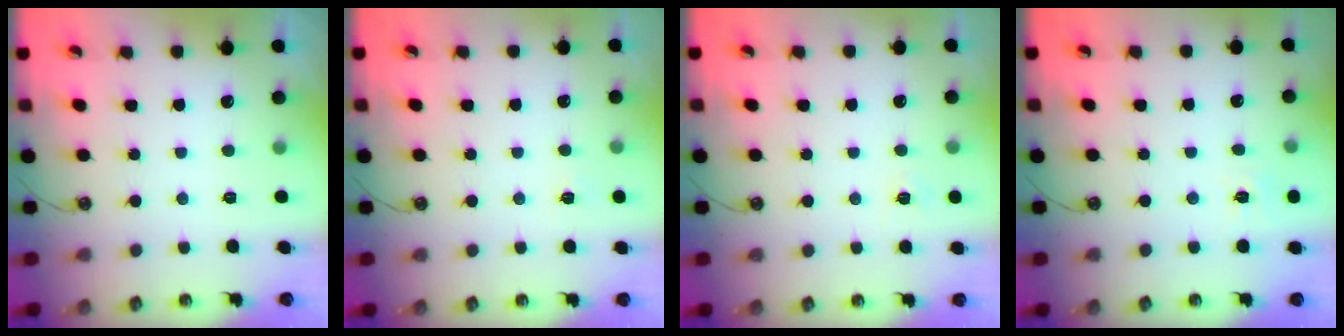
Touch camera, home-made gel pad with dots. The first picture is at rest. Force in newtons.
{"total": 2.7, "press": 2.6, "slide": 0.4}
{"total": 4.4, "press": 4.3, "slide": 0.4}
{"total": 5.1, "press": 5.0, "slide": 0.7}